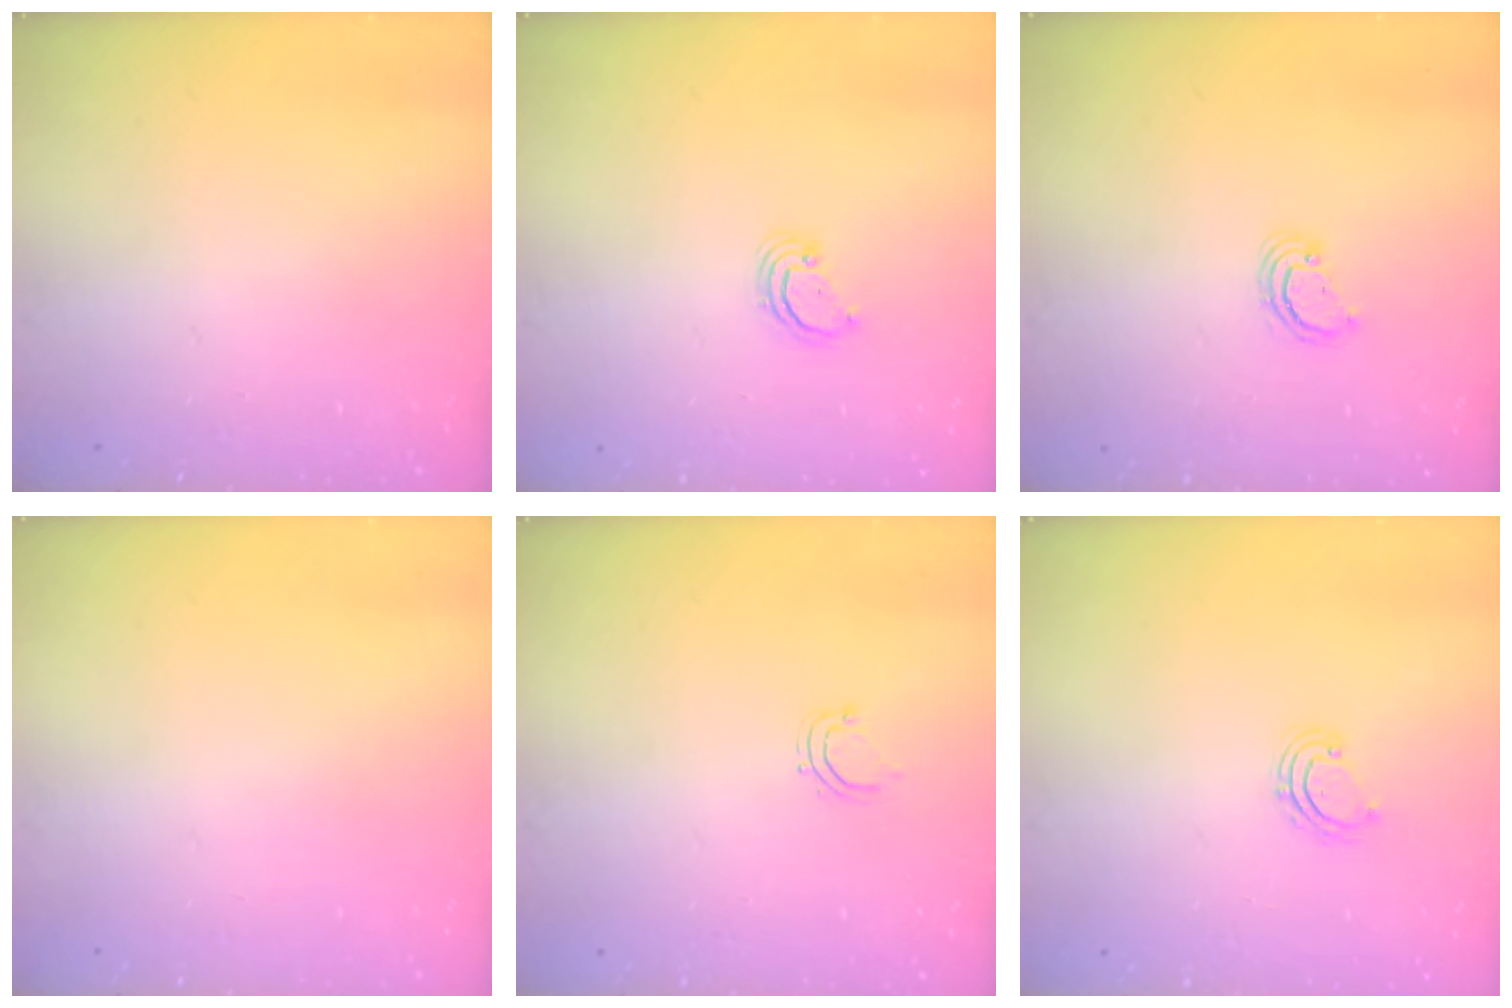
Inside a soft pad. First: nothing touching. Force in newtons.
{"total": 3.1, "press": 3.1, "slide": 0.3}
{"total": 2.9, "press": 2.9, "slide": 0.3}
{"total": 0.0}
{"total": 2.8, "press": 2.8, "slide": 0.5}
{"total": 3.3, "press": 3.3, "slide": 0.3}